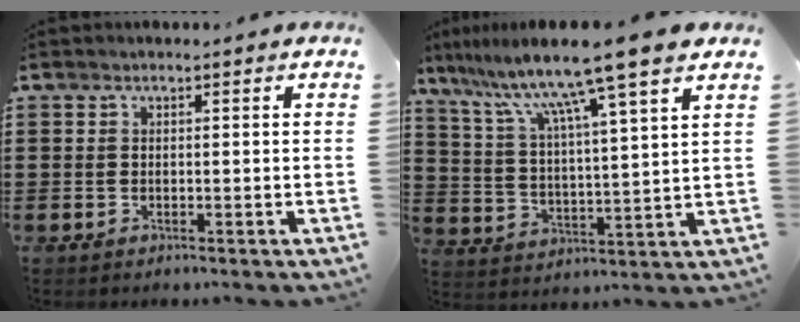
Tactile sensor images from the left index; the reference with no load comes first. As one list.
[{"total": 11.3, "force": [8.9, -0.9, 6.9], "torque": [-0.166, -0.049, 0.141]}]